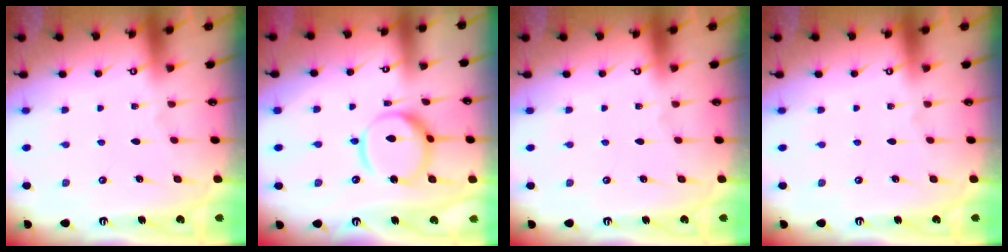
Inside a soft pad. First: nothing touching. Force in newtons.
{"total": 13.0, "press": 12.9, "slide": 1.2}
{"total": 0.0}
{"total": 0.0}